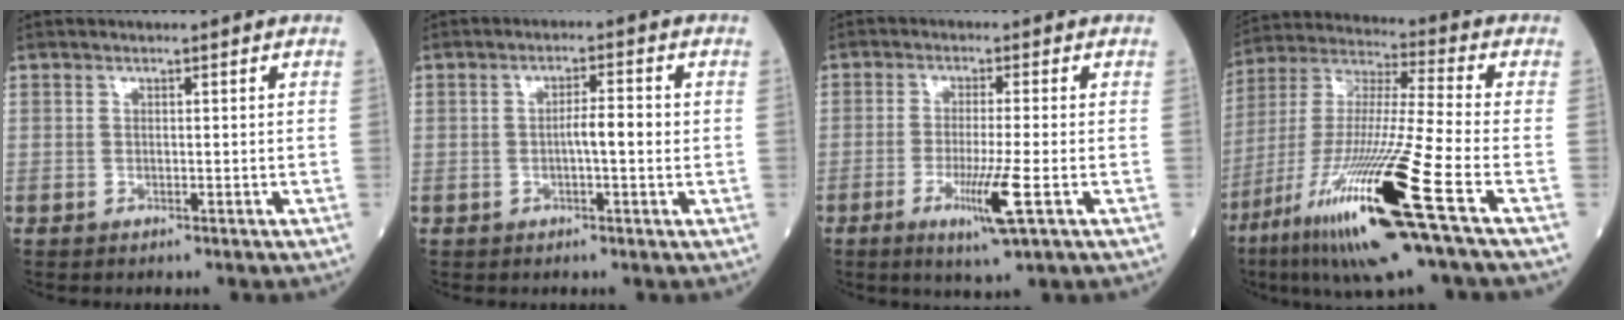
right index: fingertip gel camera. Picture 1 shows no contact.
{"total": 3.5, "force": [-0.2, 0.4, 3.5], "torque": [-0.057, 0.006, -0.004]}
{"total": 7.2, "force": [-2.6, -0.5, 6.7], "torque": [-0.126, -0.022, -0.046]}
{"total": 22.2, "force": [-10.2, 0.2, 19.7], "torque": [-0.396, -0.051, -0.193]}